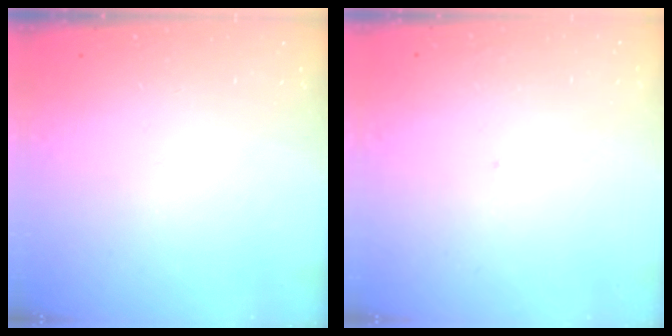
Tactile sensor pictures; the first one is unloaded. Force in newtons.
{"total": 3.0, "press": 3.0, "slide": 0.2}